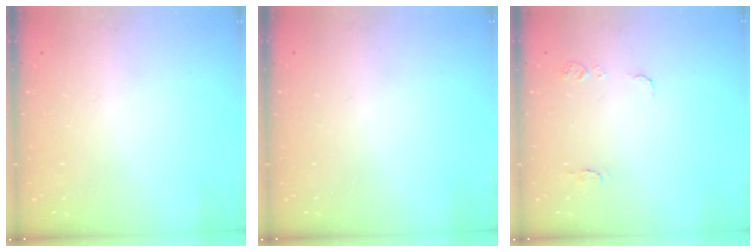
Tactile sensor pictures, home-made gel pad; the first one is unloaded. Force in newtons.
{"total": 0.0}
{"total": 7.1, "press": 7.0, "slide": 0.7}